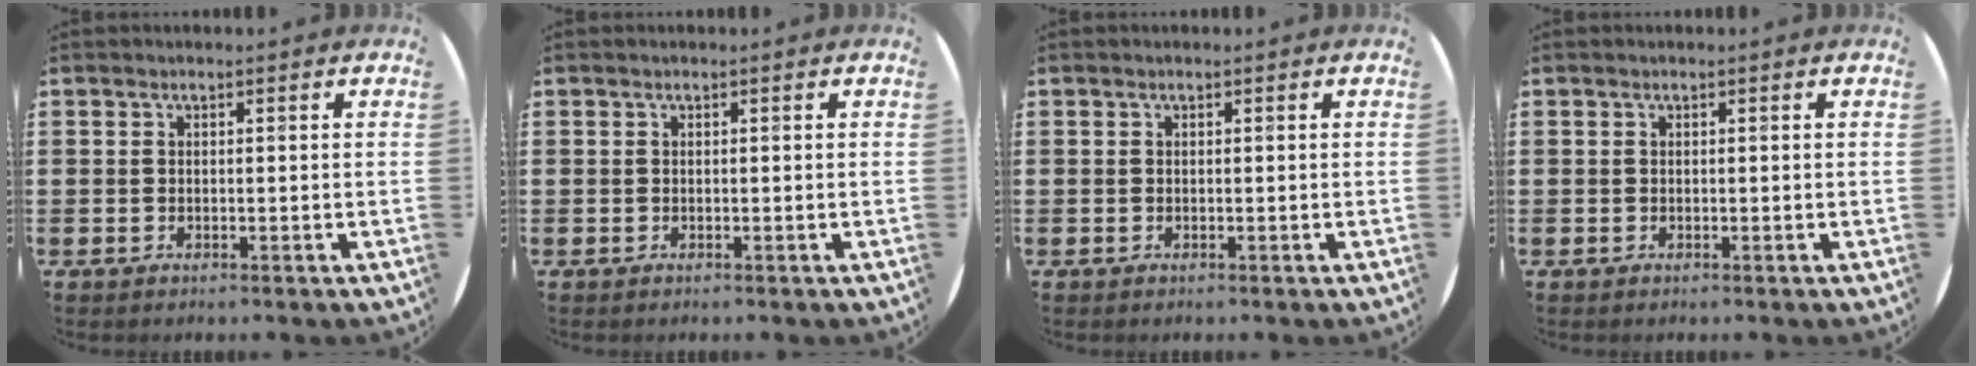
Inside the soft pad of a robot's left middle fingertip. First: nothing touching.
{"total": 0.0}
{"total": 0.0}
{"total": 0.0}